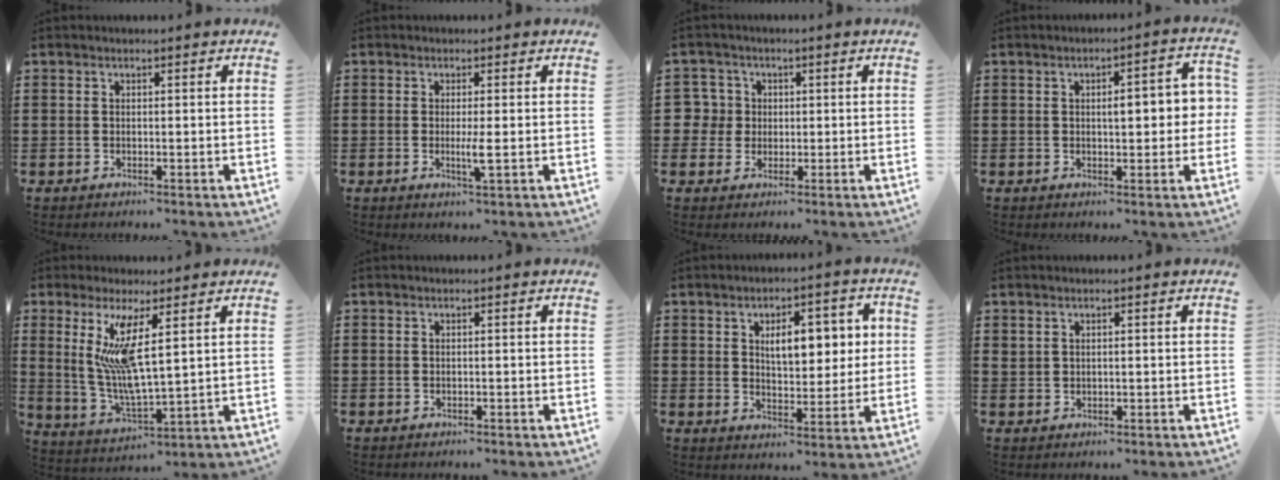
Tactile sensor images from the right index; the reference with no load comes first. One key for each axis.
{"total": 2.6, "fx": -0.4, "fy": 0.0, "fz": 2.6, "tx": -0.046, "ty": -0.009, "tz": -0.007}
{"total": 4.3, "fx": 0.5, "fy": 4.2, "fz": 0.5, "tx": -0.031, "ty": 0.012, "tz": 0.008}
{"total": 5.3, "fx": 0.4, "fy": 1.9, "fz": 5.0, "tx": -0.068, "ty": -0.002, "tz": -0.002}
{"total": 8.1, "fx": 3.1, "fy": 1.2, "fz": 7.4, "tx": -0.160, "ty": -0.010, "tz": 0.054}
{"total": 0.0}
{"total": 7.3, "fx": 1.9, "fy": 3.8, "fz": 5.9, "tx": -0.094, "ty": -0.001, "tz": 0.023}
{"total": 0.8, "fx": 0.6, "fy": 0.4, "fz": 0.4, "tx": -0.009, "ty": 0.003, "tz": 0.011}